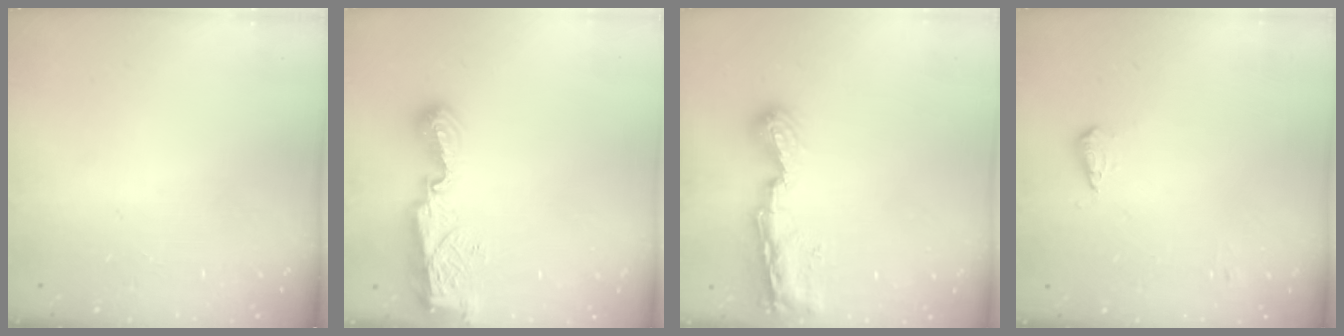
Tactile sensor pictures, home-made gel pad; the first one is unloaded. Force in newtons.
{"total": 7.3, "press": 7.3, "slide": 0.7}
{"total": 8.9, "press": 8.9, "slide": 0.9}
{"total": 5.5, "press": 5.4, "slide": 0.9}